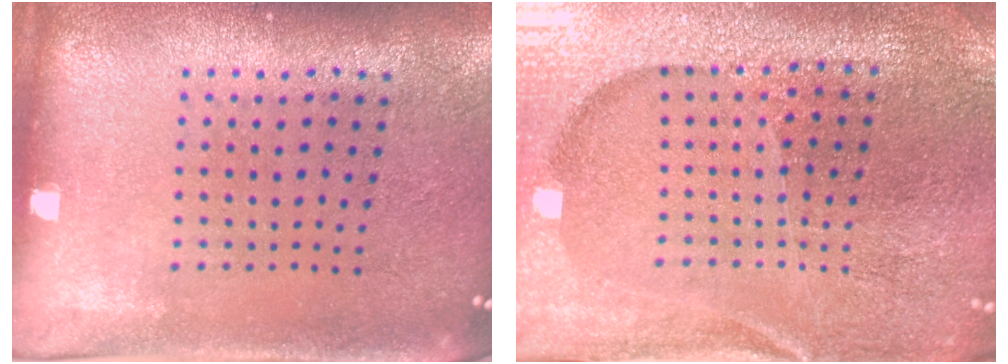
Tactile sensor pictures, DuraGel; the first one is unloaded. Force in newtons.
{"total": 4.0, "press": 3.9, "slide": 1.0}